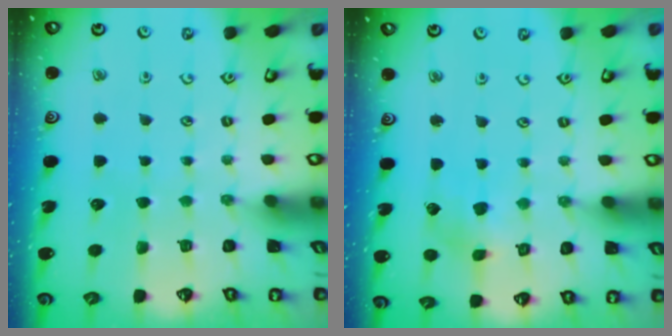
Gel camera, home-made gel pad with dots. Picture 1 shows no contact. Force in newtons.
{"total": 3.3, "press": 3.3, "slide": 0.4}